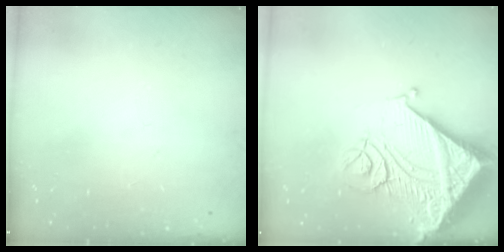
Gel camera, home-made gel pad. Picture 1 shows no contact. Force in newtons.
{"total": 20.9, "press": 20.7, "slide": 2.6}